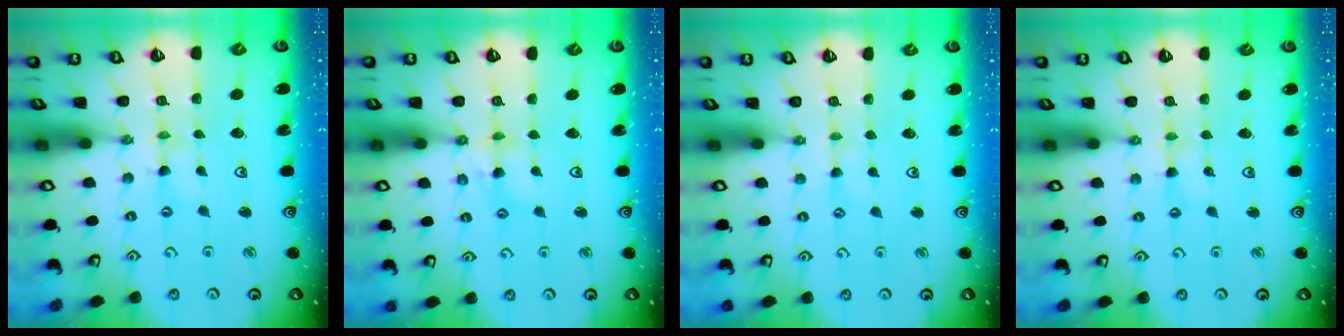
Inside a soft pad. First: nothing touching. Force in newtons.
{"total": 4.9, "press": 4.9, "slide": 0.4}
{"total": 1.2, "press": 1.2, "slide": 0.4}
{"total": 1.0, "press": 0.9, "slide": 0.2}